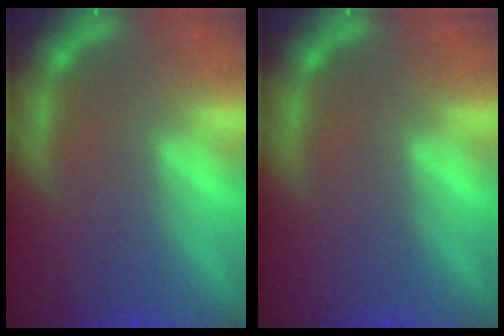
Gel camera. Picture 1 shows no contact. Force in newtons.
{"total": 0.0}